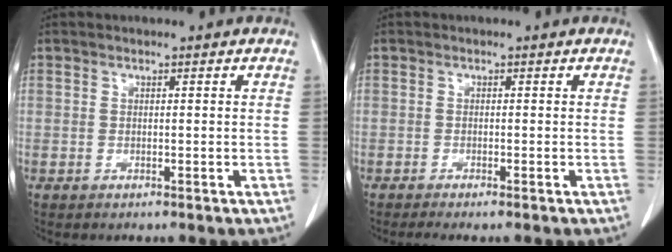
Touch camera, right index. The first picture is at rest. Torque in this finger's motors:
{"motor_torque": [-0.07, -0.03, -0.03, 0.00]}